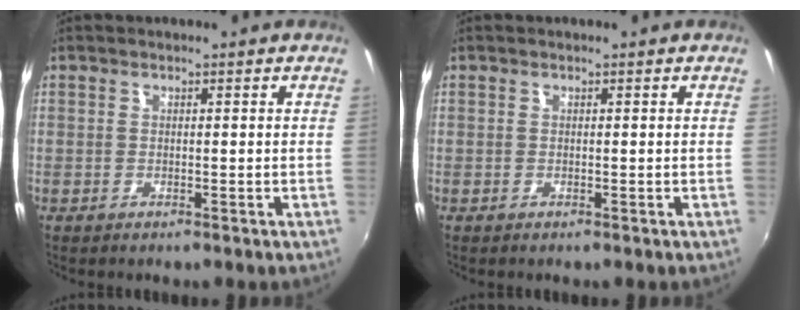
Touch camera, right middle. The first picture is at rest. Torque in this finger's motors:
{"motor_torque": [-0.13, 0.13, 0.00, 0.00]}